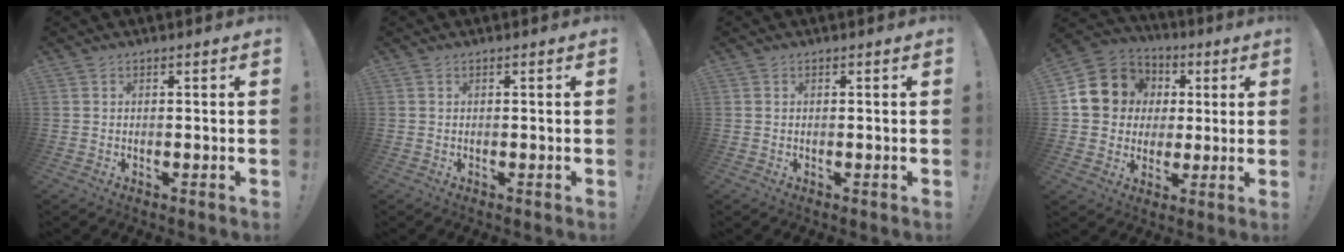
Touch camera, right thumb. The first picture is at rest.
{"total": 0.0}
{"total": 0.0}
{"total": 14.9, "force": [3.3, 13.5, 5.3], "torque": [-0.079, -0.002, 0.083]}